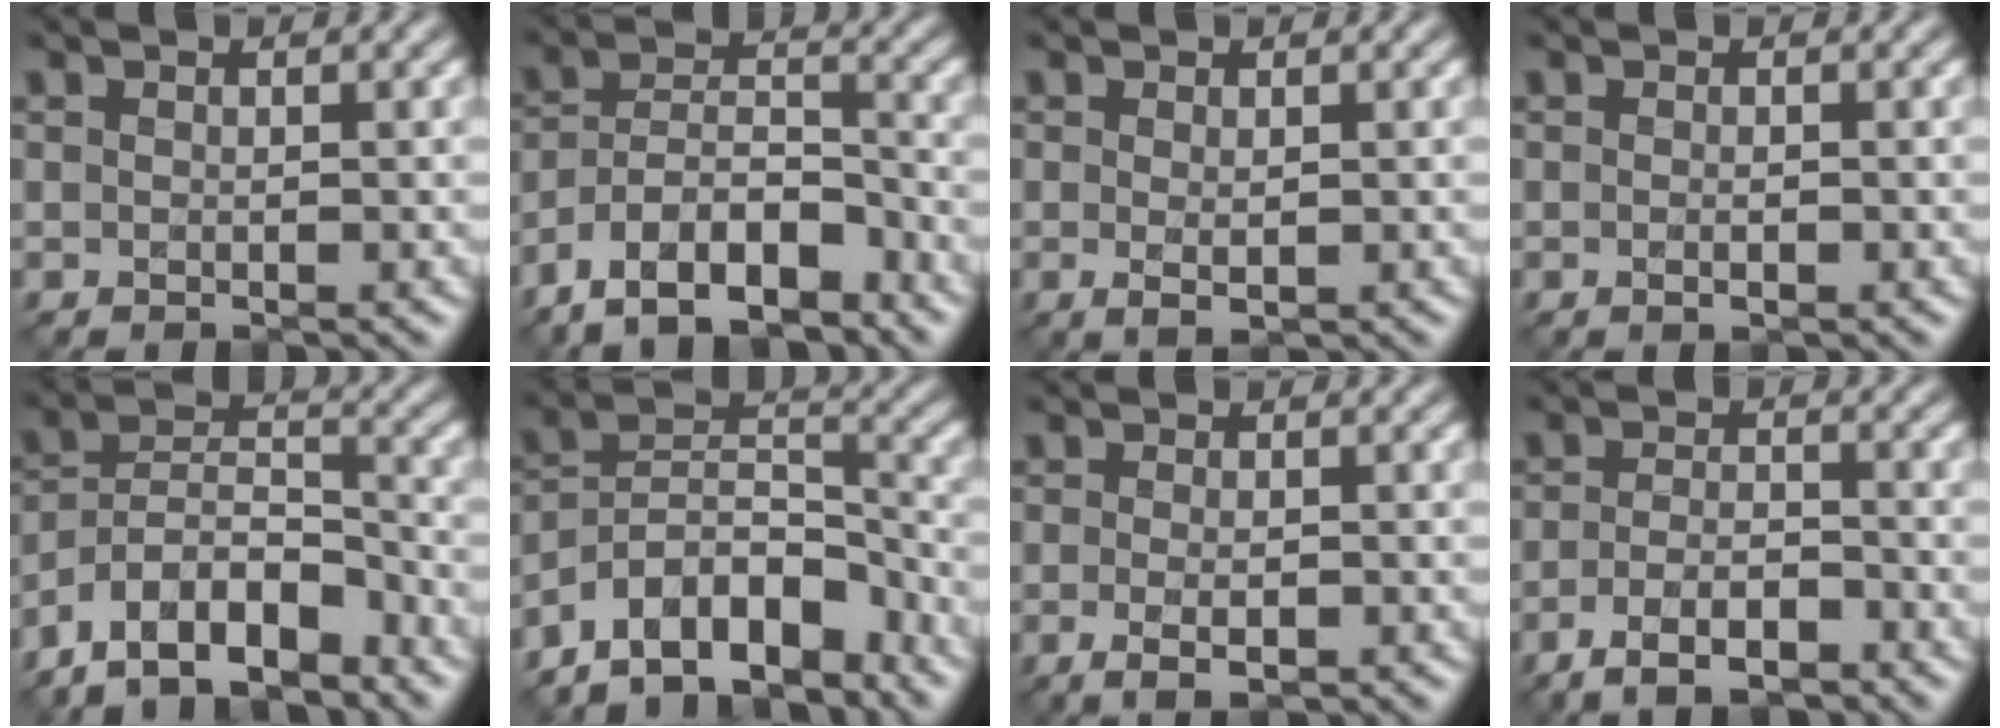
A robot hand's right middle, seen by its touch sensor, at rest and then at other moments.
{"total": 9.0, "force": [-6.4, 3.7, 5.2], "torque": [-0.088, 0.002, -0.122]}
{"total": 1.5, "force": [-0.1, 0.5, 1.4], "torque": [-0.026, -0.005, 0.001]}
{"total": 0.9, "force": [-0.3, 0.2, 0.8], "torque": [-0.014, -0.002, -0.004]}
{"total": 9.2, "force": [-6.9, 3.7, 4.9], "torque": [-0.079, 0.008, -0.134]}
{"total": 9.4, "force": [-7.2, 4.1, 4.5], "torque": [-0.069, 0.017, -0.136]}
{"total": 2.4, "force": [-0.8, 0.9, 2.0], "torque": [-0.038, -0.008, -0.013]}
{"total": 4.2, "force": [-2.5, 1.4, 3.0], "torque": [-0.056, -0.003, -0.046]}